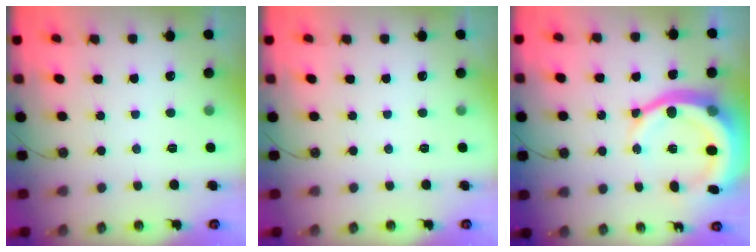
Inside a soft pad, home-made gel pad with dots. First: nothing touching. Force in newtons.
{"total": 0.0}
{"total": 16.2, "press": 16.0, "slide": 2.6}